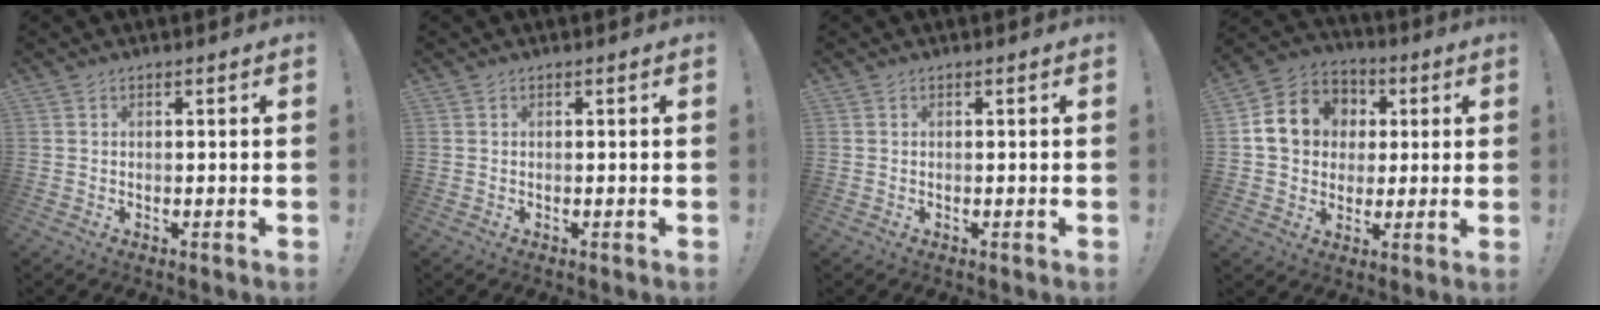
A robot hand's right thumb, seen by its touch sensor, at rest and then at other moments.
{"total": 0.0}
{"total": 0.0}
{"total": 13.9, "force": [2.5, 12.1, 6.3], "torque": [-0.081, 0.004, 0.057]}